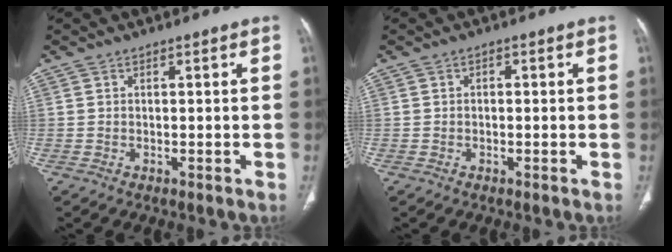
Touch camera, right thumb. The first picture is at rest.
{"total": 0.8, "force": [0.0, 0.5, 0.5], "torque": [-0.006, 0.003, -0.002]}